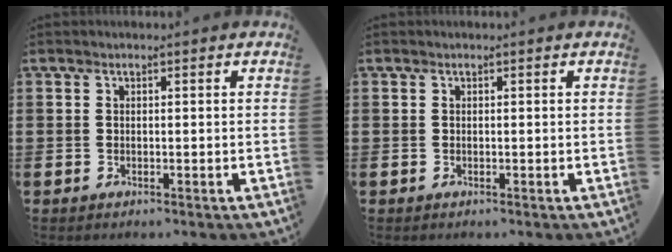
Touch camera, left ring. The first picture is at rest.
{"total": 0.0}